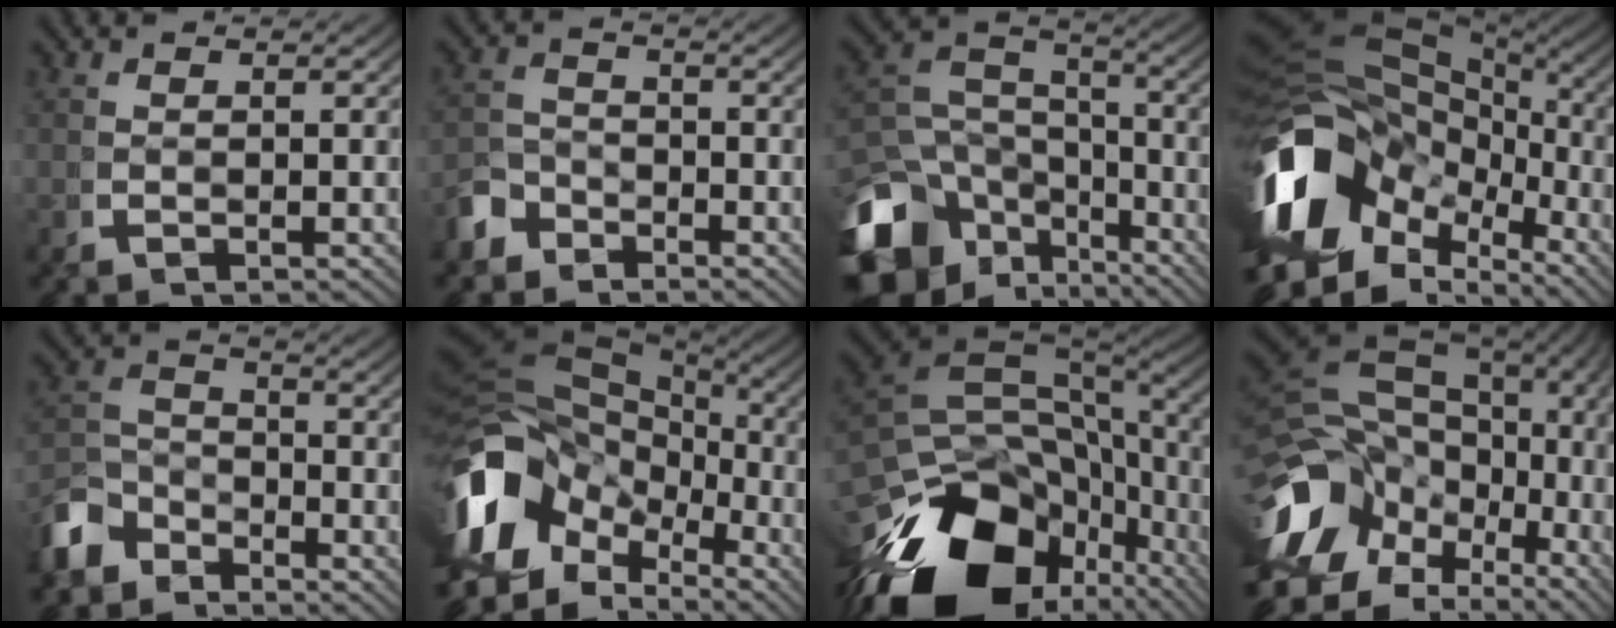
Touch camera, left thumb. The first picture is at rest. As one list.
[{"total": 3.6, "force": [-2.9, 2.1, 0.1], "torque": [-0.001, -0.013, -0.054]}, {"total": 13.0, "force": [-4.3, 9.2, 8.1], "torque": [-0.136, -0.038, -0.059]}, {"total": 20.0, "force": [-2.2, 13.7, 14.4], "torque": [-0.313, -0.050, -0.012]}, {"total": 5.8, "force": [-3.7, 3.8, 2.2], "torque": [-0.034, -0.017, -0.064]}, {"total": 18.3, "force": [-1.2, 12.9, 12.9], "torque": [-0.267, -0.036, -0.006]}, {"total": 19.7, "force": [-4.3, 12.7, 14.4], "torque": [-0.238, -0.047, -0.048]}, {"total": 21.3, "force": [-1.6, 15.4, 14.6], "torque": [-0.269, -0.037, -0.012]}]